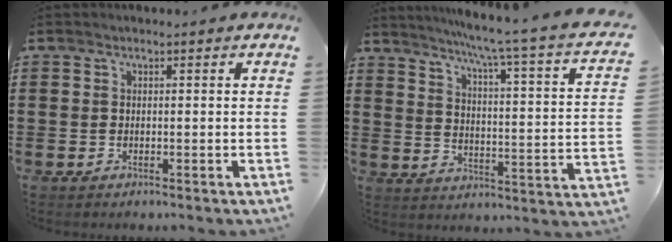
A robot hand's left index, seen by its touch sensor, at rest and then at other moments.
{"total": 5.3, "force": [3.8, -1.3, 3.5], "torque": [-0.082, -0.046, 0.050]}